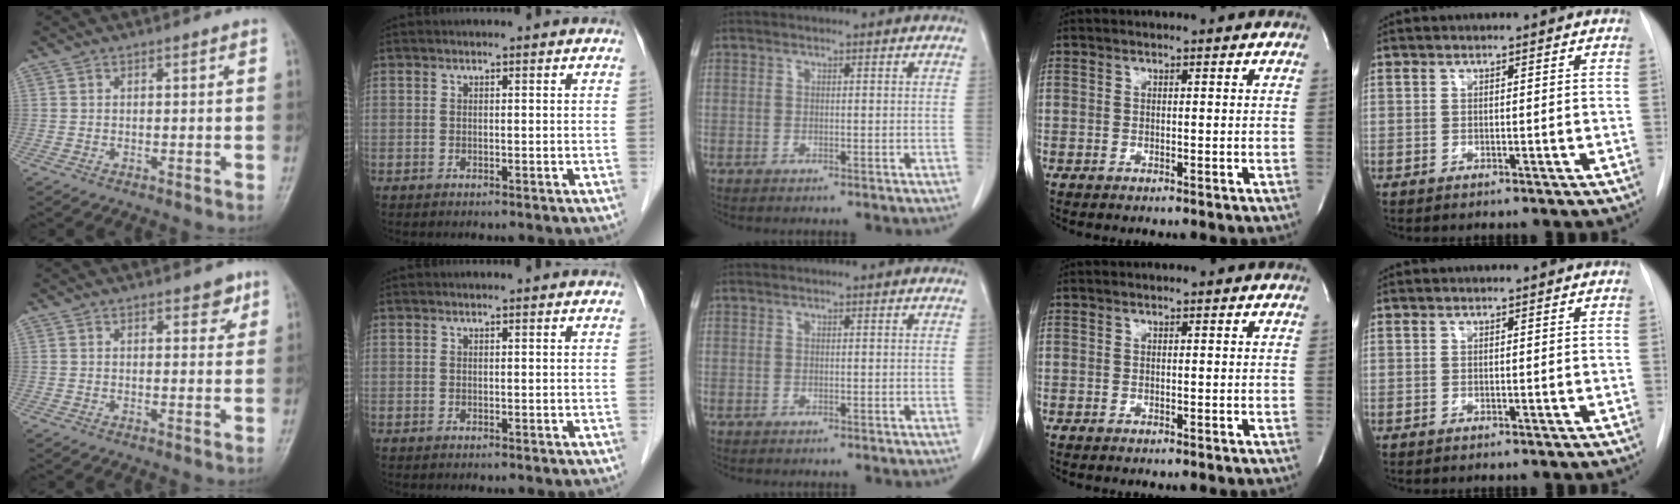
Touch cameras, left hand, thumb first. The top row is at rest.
{"thumb": {"total": 3.6, "force": [2.2, 1.7, 2.3], "torque": [-0.010, -0.010, 0.025]}, "index": {"total": 1.2, "force": [1.2, 0.1, 0.3], "torque": [-0.013, 0.008, 0.014]}}